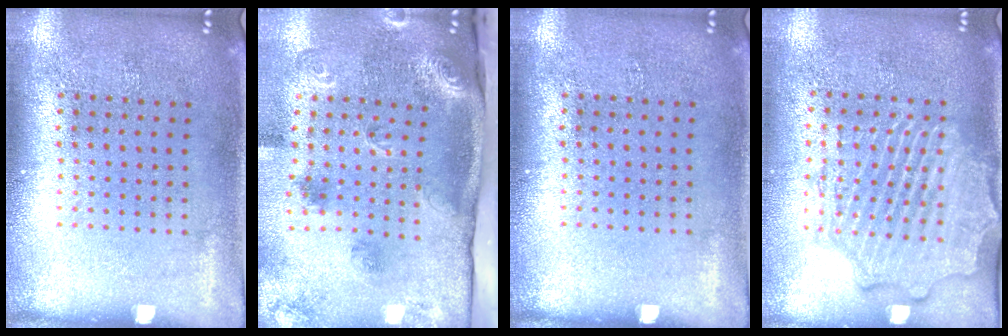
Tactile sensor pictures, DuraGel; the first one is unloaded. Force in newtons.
{"total": 2.7, "press": 1.9, "slide": 1.8}
{"total": 0.0}
{"total": 2.5, "press": 2.3, "slide": 0.8}